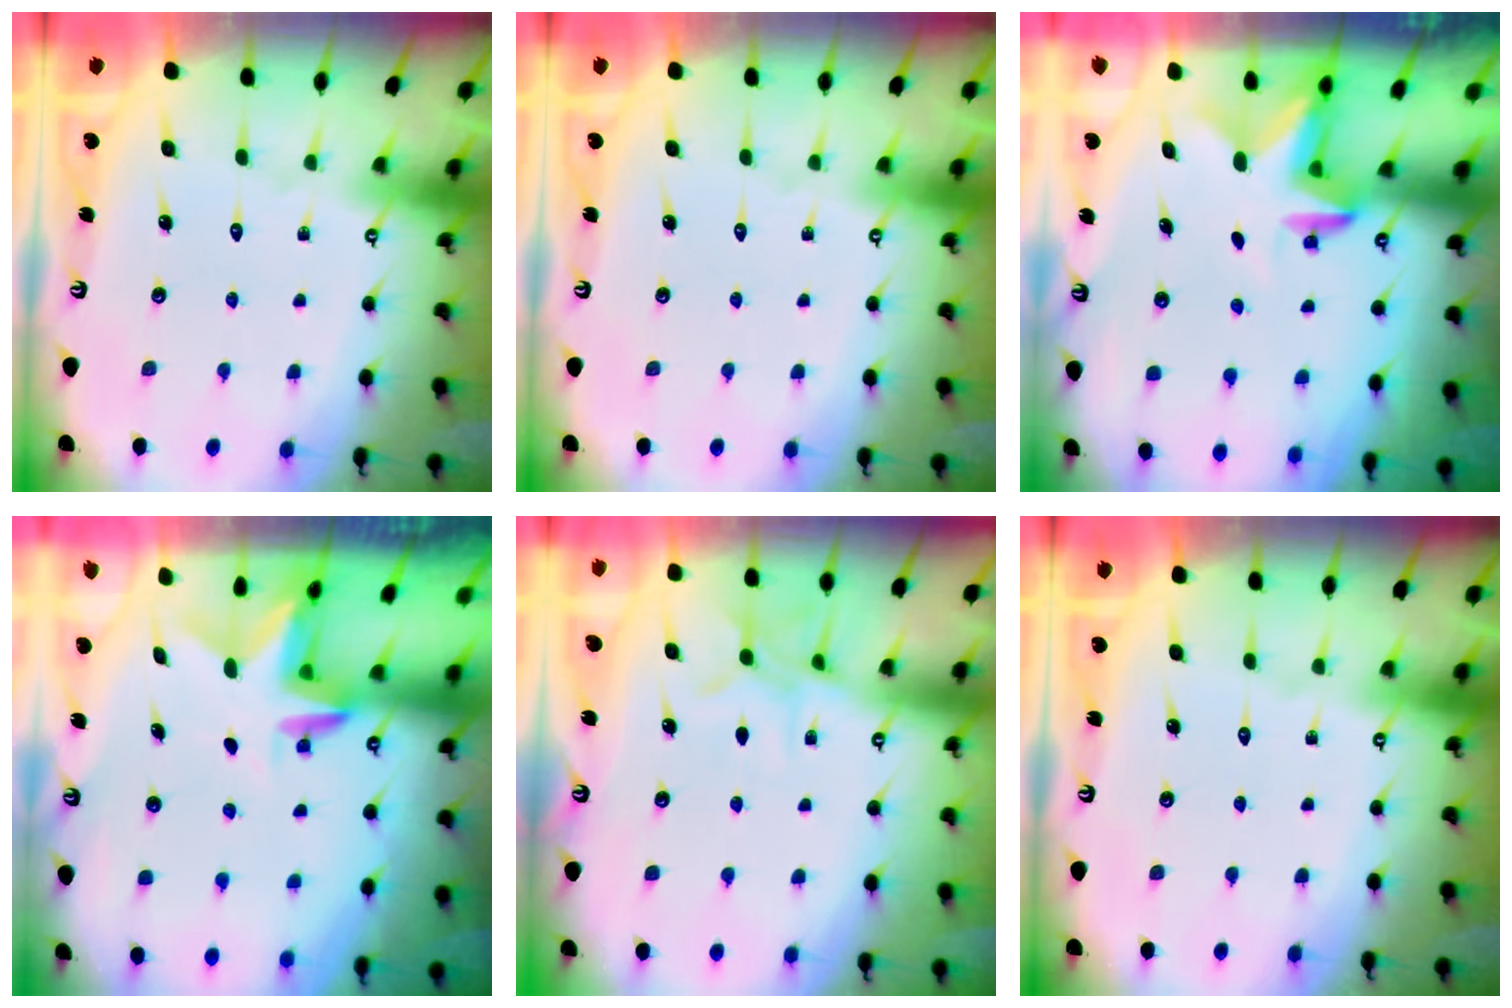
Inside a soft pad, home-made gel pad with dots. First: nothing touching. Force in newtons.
{"total": 0.0}
{"total": 2.8, "press": 2.7, "slide": 0.5}
{"total": 2.9, "press": 2.9, "slide": 0.3}
{"total": 7.1, "press": 7.0, "slide": 0.6}
{"total": 0.0}